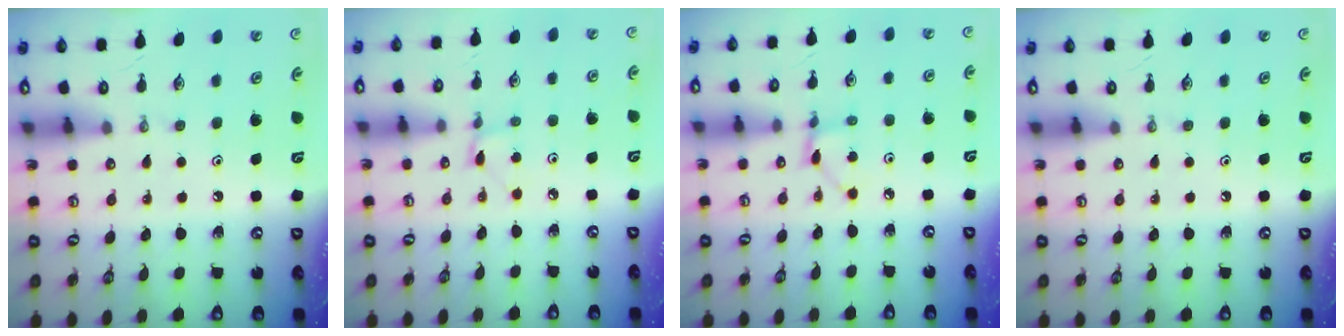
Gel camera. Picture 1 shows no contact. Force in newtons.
{"total": 2.0, "press": 2.0, "slide": 0.2}
{"total": 2.9, "press": 2.9, "slide": 0.3}
{"total": 0.0}